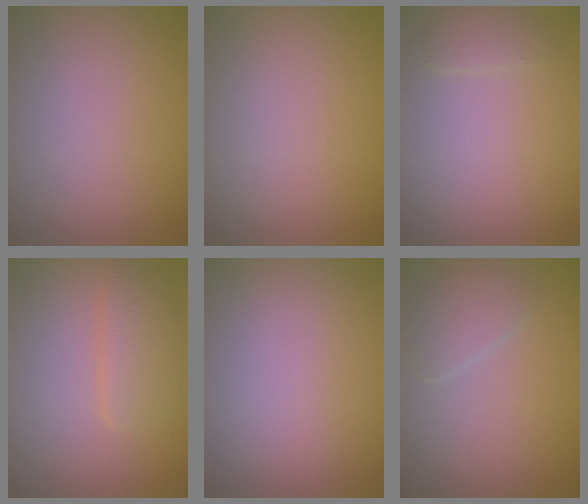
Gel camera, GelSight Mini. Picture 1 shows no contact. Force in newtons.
{"total": 0.0}
{"total": 1.1, "press": 1.1, "slide": 0.2}
{"total": 2.3, "press": 2.3, "slide": 0.1}
{"total": 0.0}
{"total": 1.7, "press": 1.7, "slide": 0.1}